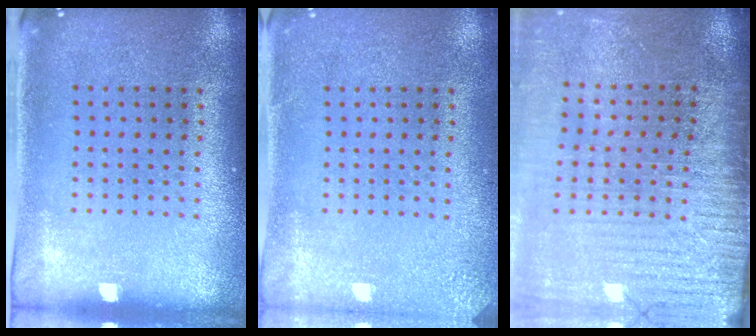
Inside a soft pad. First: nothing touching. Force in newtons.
{"total": 2.0, "press": 2.0, "slide": 0.3}
{"total": 3.9, "press": 3.4, "slide": 2.0}